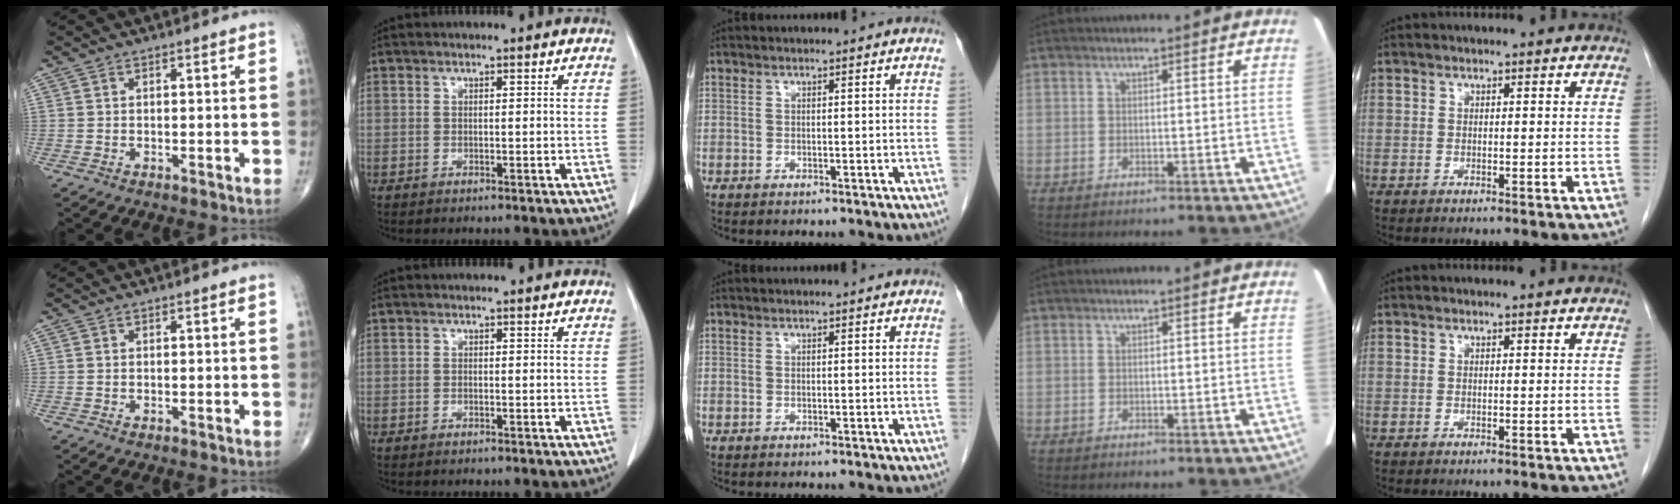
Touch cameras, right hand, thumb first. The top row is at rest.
{}